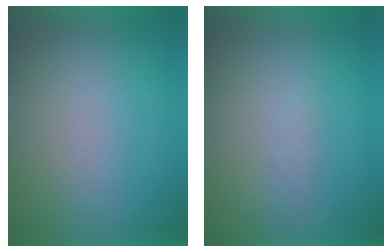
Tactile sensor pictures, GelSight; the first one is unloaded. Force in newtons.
{"total": 1.2}